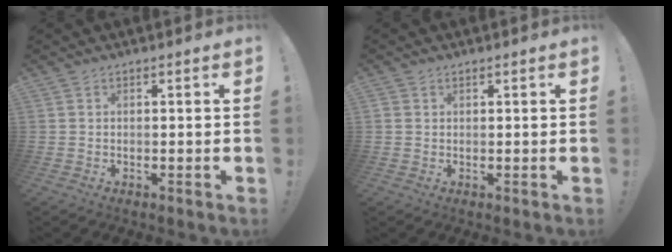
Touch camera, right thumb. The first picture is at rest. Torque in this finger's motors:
{"motor_torque": [-0.09, -0.30, 0.38, -0.12, -0.01]}